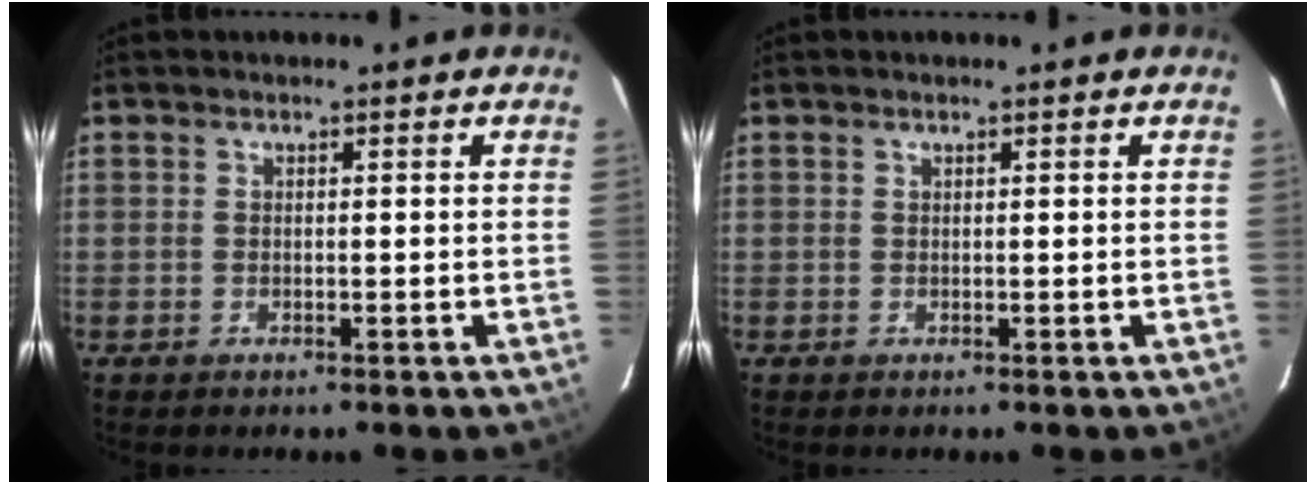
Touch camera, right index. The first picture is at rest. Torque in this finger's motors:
{"motor_torque": [0.06, 0.02, 0.08, 0.02]}